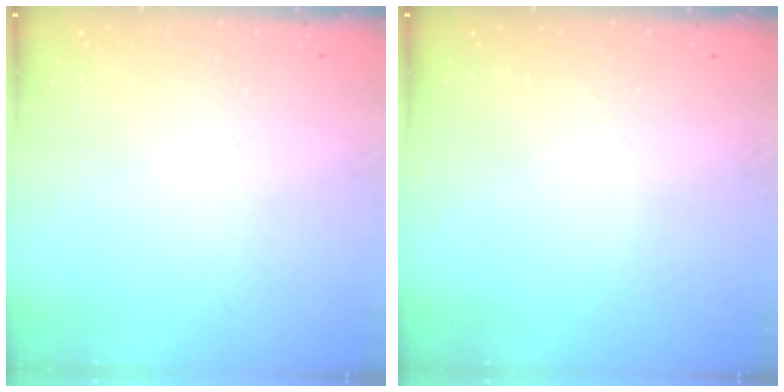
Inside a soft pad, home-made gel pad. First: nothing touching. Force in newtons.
{"total": 0.0}